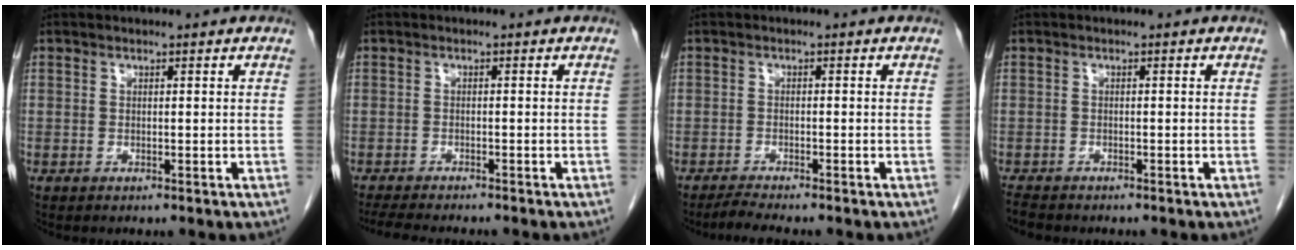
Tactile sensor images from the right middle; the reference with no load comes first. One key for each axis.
{"total": 7.1, "fx": -6.3, "fy": 0.8, "fz": 3.3, "tx": -0.049, "ty": -0.014, "tz": -0.096}
{"total": 2.8, "fx": -2.6, "fy": -0.4, "fz": 1.1, "tx": -0.027, "ty": -0.011, "tz": -0.048}
{"total": 2.4, "fx": -2.2, "fy": 0.6, "fz": 0.8, "tx": -0.018, "ty": -0.007, "tz": -0.034}